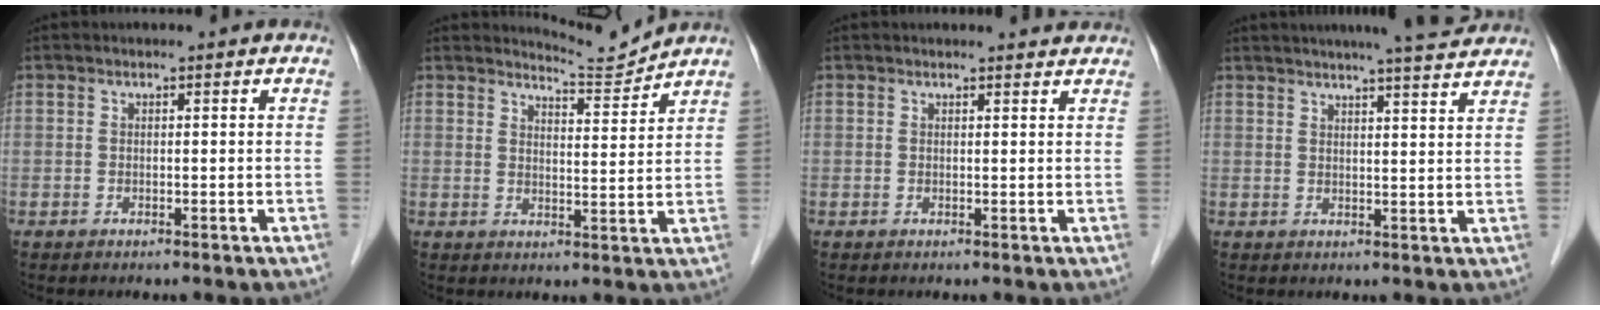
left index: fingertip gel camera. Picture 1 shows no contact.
{"total": 4.5, "force": [4.2, -1.2, -1.1], "torque": [0.004, -0.024, 0.073]}
{"total": 3.2, "force": [3.2, 0.4, 0.6], "torque": [-0.011, 0.005, 0.029]}
{"total": 11.0, "force": [9.7, 0.1, 5.1], "torque": [-0.076, 0.006, 0.114]}